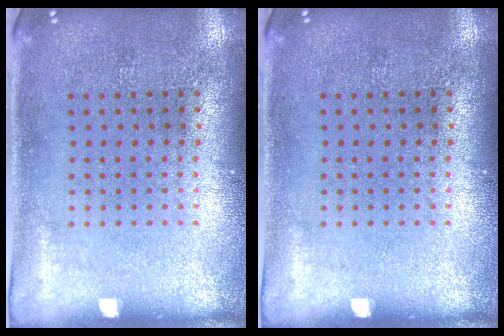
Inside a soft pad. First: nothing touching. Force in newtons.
{"total": 0.0}